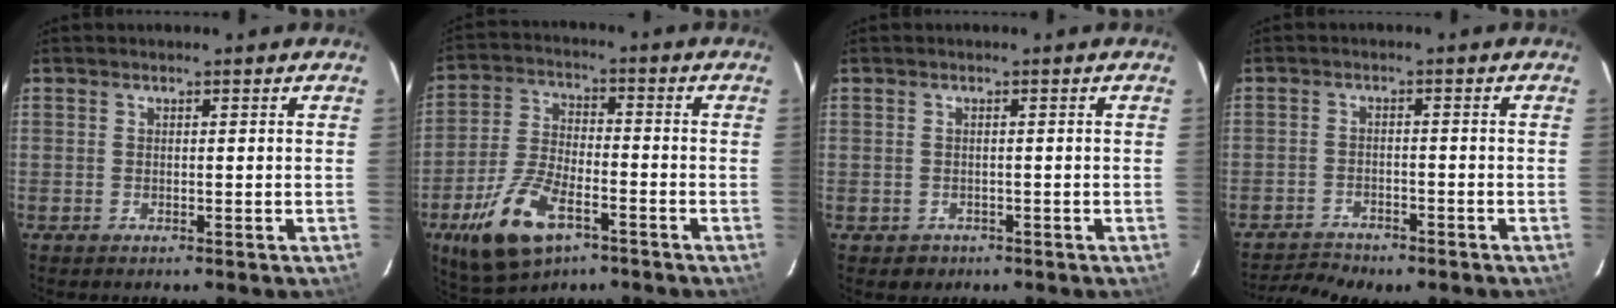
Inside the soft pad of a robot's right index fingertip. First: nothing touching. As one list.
[{"total": 13.8, "force": [-7.4, 6.1, 10.0], "torque": [-0.218, -0.017, -0.135]}, {"total": 2.2, "force": [-0.8, 2.0, 0.2], "torque": [-0.005, 0.003, -0.007]}, {"total": 7.4, "force": [-6.7, 2.0, 2.5], "torque": [-0.071, -0.011, -0.107]}]